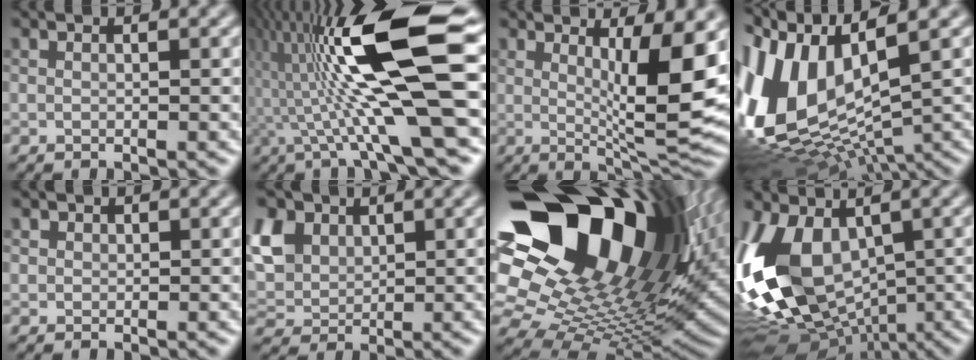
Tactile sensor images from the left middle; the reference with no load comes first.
{"total": 12.2, "force": [-1.0, 1.8, 12.0], "torque": [-0.222, 0.028, -0.014]}
{"total": 8.1, "force": [1.2, 1.8, 7.8], "torque": [-0.125, -0.016, 0.031]}
{"total": 13.6, "force": [1.5, 7.4, 11.3], "torque": [-0.261, 0.014, 0.032]}
{"total": 0.9, "force": [0.6, 0.7, 0.0], "torque": [-0.011, -0.003, 0.028]}
{"total": 4.5, "force": [1.8, 3.4, 2.4], "torque": [-0.082, 0.015, 0.038]}
{"total": 21.1, "force": [7.3, 13.1, 14.9], "torque": [-0.280, 0.015, 0.151]}
{"total": 12.7, "force": [-2.2, 7.4, 10.1], "torque": [-0.219, -0.003, -0.043]}